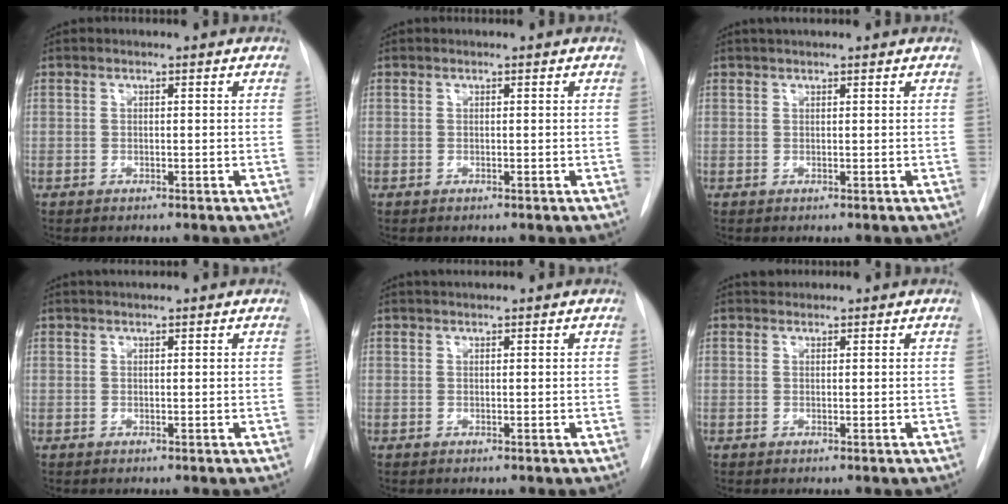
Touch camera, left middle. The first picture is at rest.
{"total": 0.0}
{"total": 2.7, "force": [2.3, 0.4, 1.4], "torque": [-0.022, 0.023, 0.036]}
{"total": 2.0, "force": [1.8, 0.3, 0.8], "torque": [-0.014, 0.018, 0.029]}
{"total": 1.8, "force": [1.6, 0.1, 0.7], "torque": [-0.011, 0.018, 0.028]}
{"total": 1.2, "force": [1.1, 0.4, -0.1], "torque": [-0.006, 0.013, 0.020]}